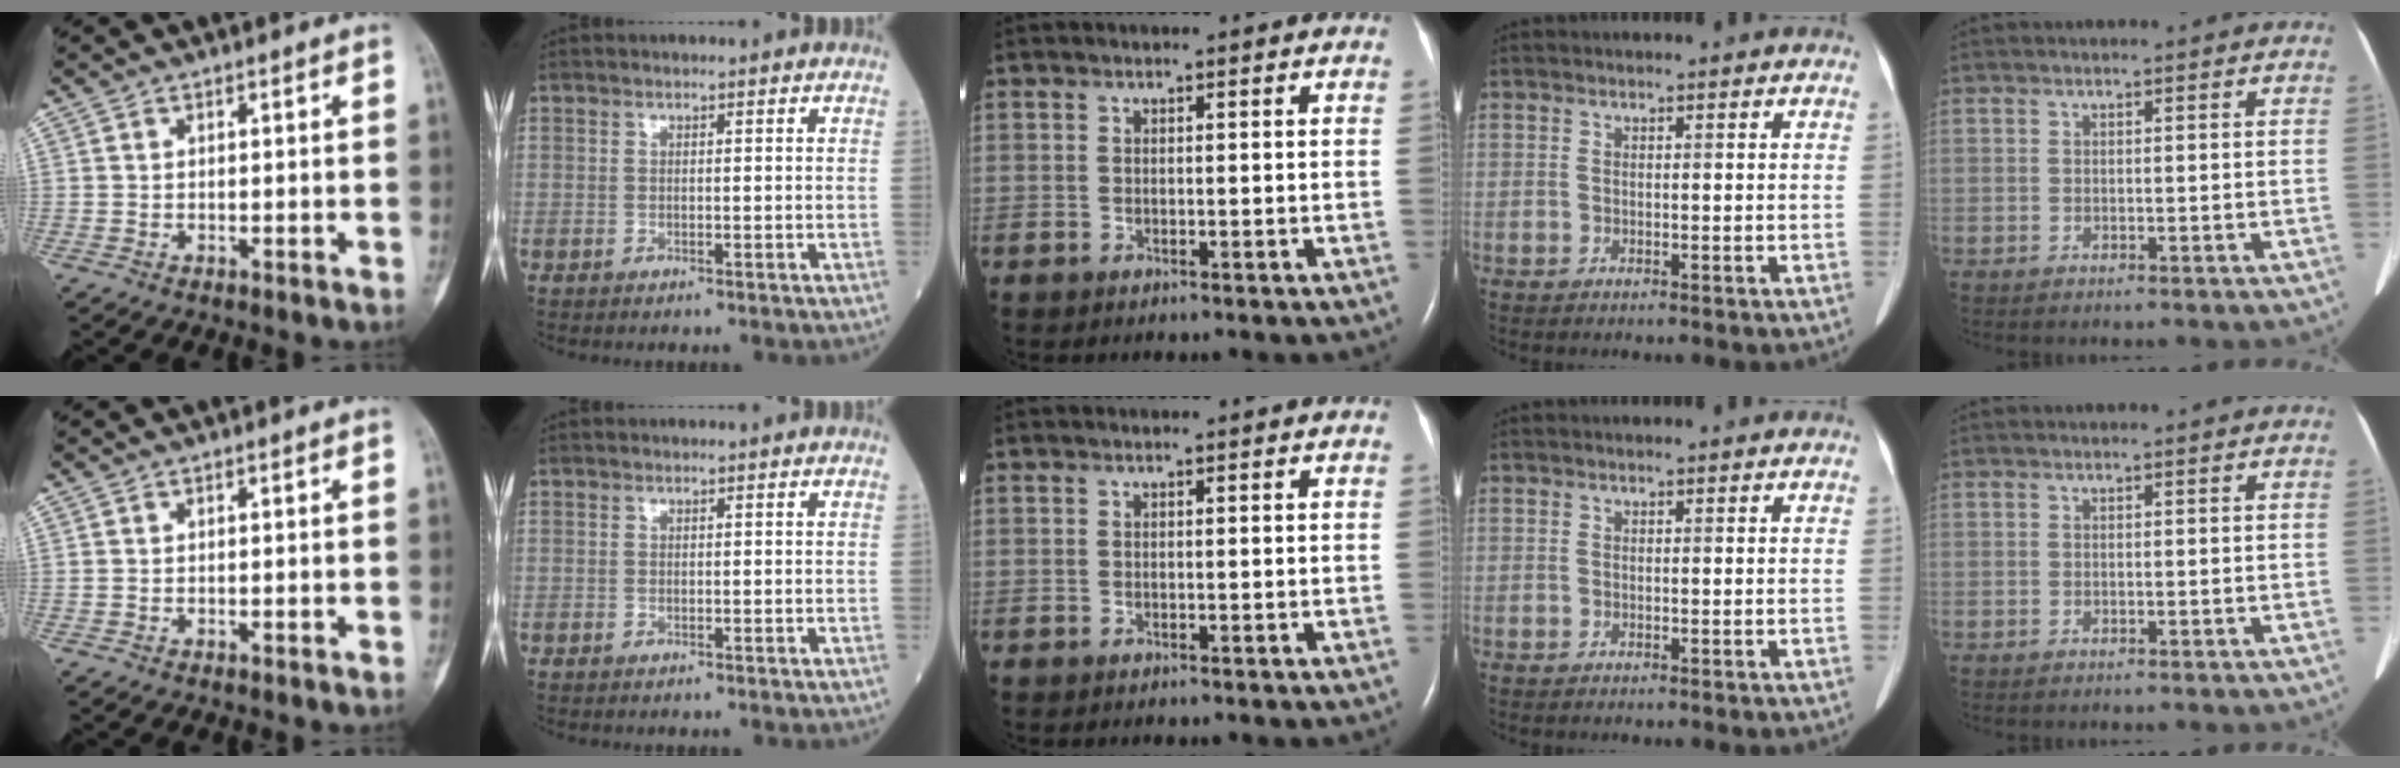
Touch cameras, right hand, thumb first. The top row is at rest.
{}